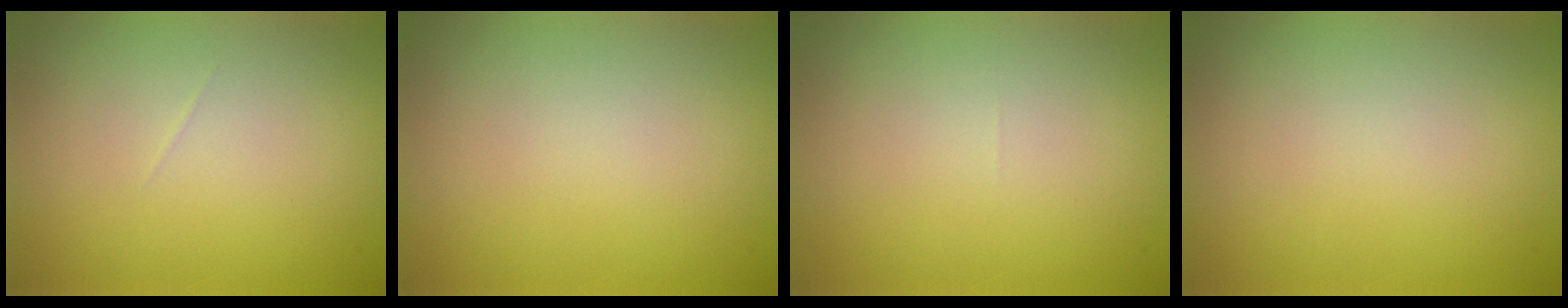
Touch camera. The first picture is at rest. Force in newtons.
{"total": 0.0}
{"total": 0.0}
{"total": 0.0}